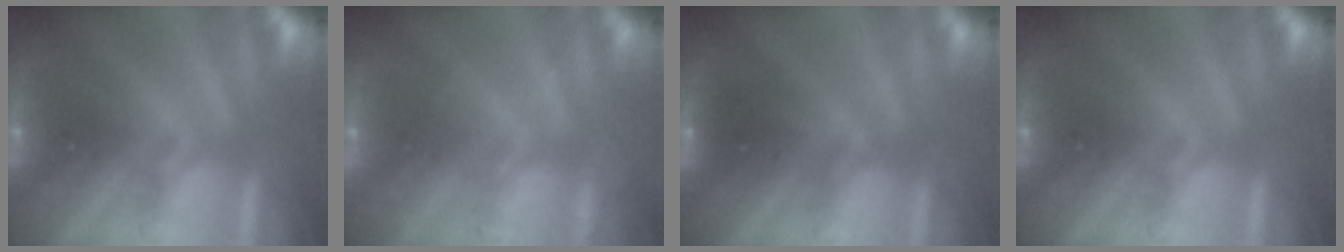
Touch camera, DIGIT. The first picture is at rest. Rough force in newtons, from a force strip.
{"total": 2.0}
{"total": 2.8}
{"total": 0.0}